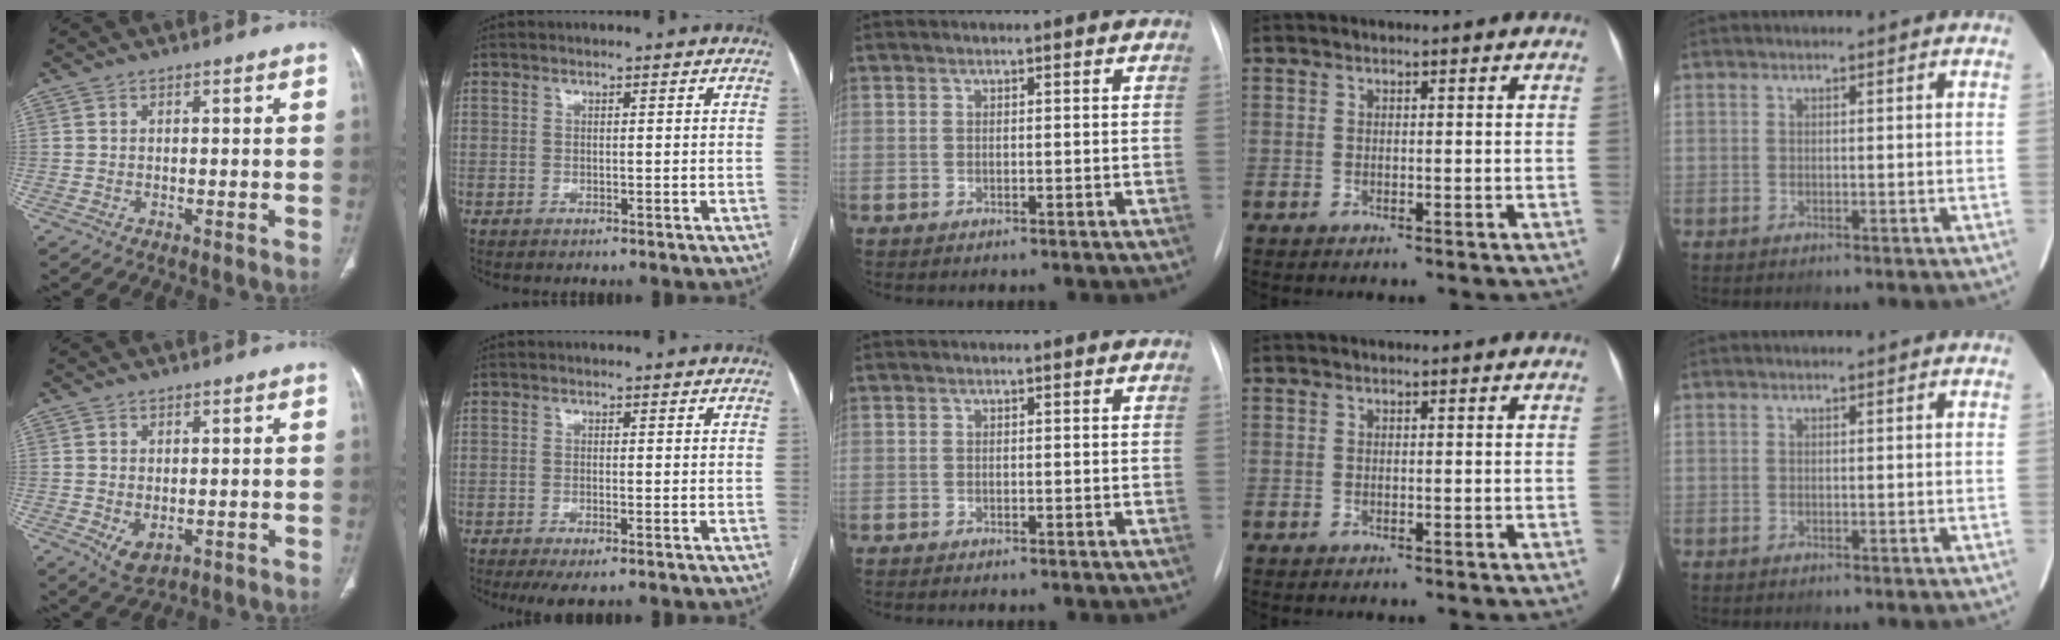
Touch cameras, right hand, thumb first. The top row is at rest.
{"thumb": {"total": 4.1, "force": [-0.9, 2.6, 3.1], "torque": [-0.052, -0.009, -0.001]}, "index": {"total": 3.5, "force": [-2.2, 0.8, 2.7], "torque": [-0.045, -0.007, -0.032]}, "middle": {"total": 0.6, "force": [-0.5, 0.0, 0.2], "torque": [-0.003, -0.001, -0.009]}}